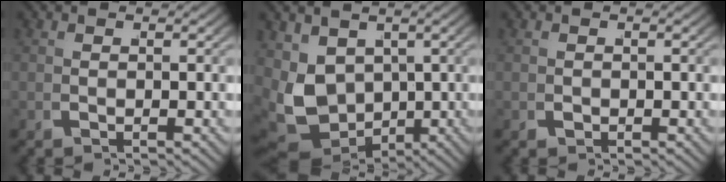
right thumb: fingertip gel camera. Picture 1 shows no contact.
{"total": 8.8, "force": [-0.8, 6.7, 5.6], "torque": [-0.161, -0.057, 0.015]}
{"total": 0.0}